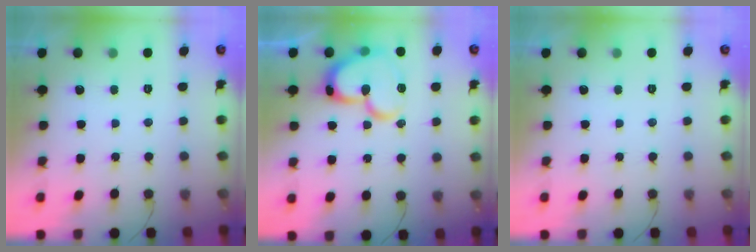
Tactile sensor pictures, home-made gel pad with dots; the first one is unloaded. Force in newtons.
{"total": 18.2, "press": 18.1, "slide": 2.1}
{"total": 0.0}